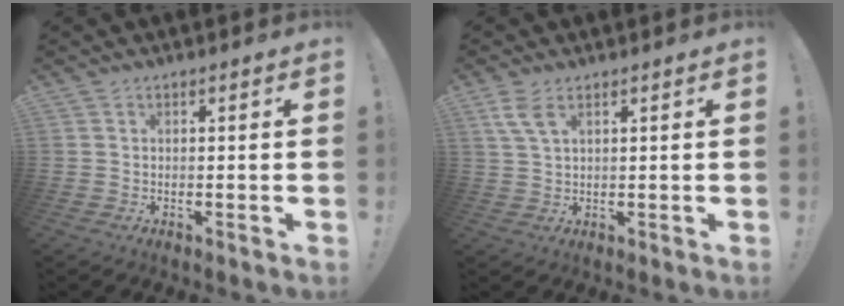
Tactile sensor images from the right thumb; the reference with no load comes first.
{"total": 5.2, "force": [2.9, 2.0, 3.9], "torque": [-0.079, -0.004, 0.056]}